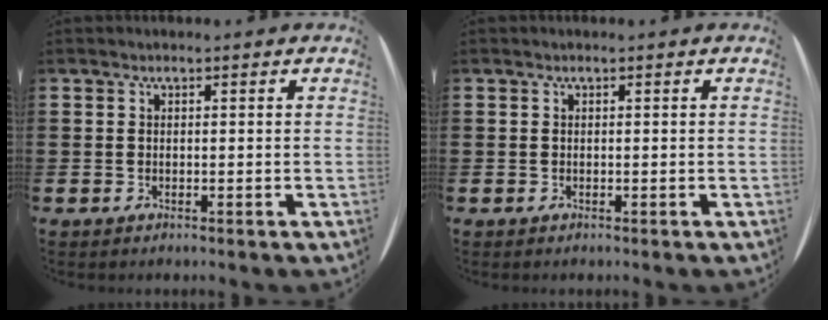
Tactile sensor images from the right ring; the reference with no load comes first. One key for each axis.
{"total": 0.0}